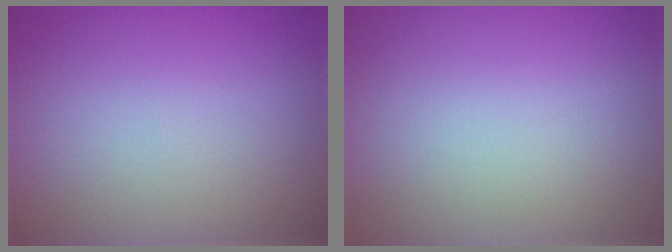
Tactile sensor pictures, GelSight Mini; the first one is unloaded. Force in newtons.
{"total": 0.0}